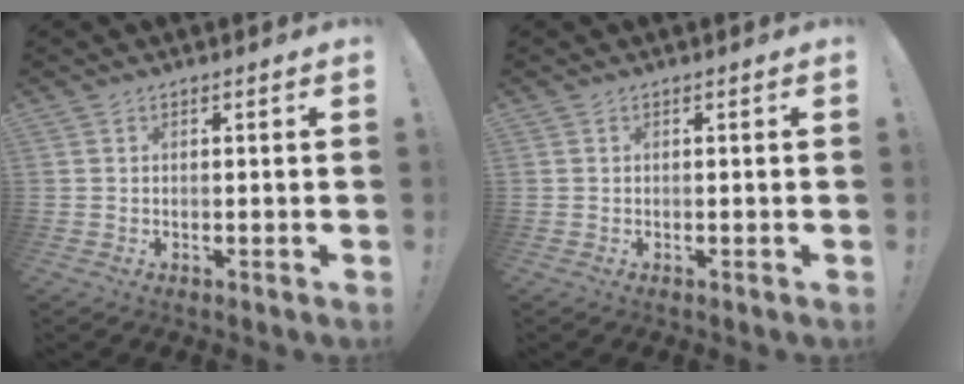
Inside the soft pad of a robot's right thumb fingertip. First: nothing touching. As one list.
[{"total": 0.0}]